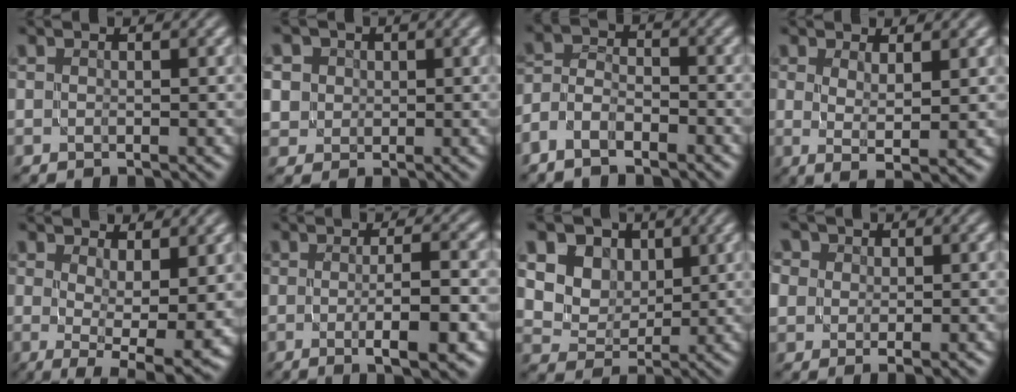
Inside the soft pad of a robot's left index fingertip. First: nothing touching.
{"total": 4.7, "force": [1.8, 4.0, 1.7], "torque": [-0.038, 0.022, 0.020]}
{"total": 3.8, "force": [-2.7, 1.9, 1.9], "torque": [-0.033, 0.006, -0.061]}
{"total": 2.6, "force": [0.8, 0.3, 2.5], "torque": [-0.042, -0.013, 0.015]}
{"total": 6.5, "force": [0.5, 2.1, 6.1], "torque": [-0.101, -0.024, 0.017]}
{"total": 5.7, "force": [-1.2, 1.2, 5.4], "torque": [-0.075, -0.003, -0.013]}
{"total": 10.5, "force": [5.0, 8.0, 4.6], "torque": [-0.106, 0.018, 0.089]}
{"total": 5.7, "force": [1.4, 4.5, 3.2], "torque": [-0.044, 0.023, -0.004]}